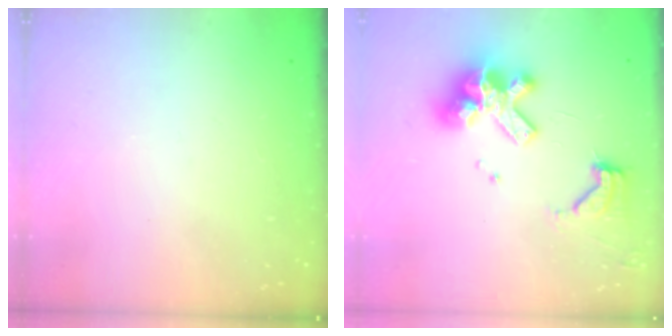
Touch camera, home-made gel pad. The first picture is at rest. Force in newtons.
{"total": 14.1, "press": 14.0, "slide": 1.8}